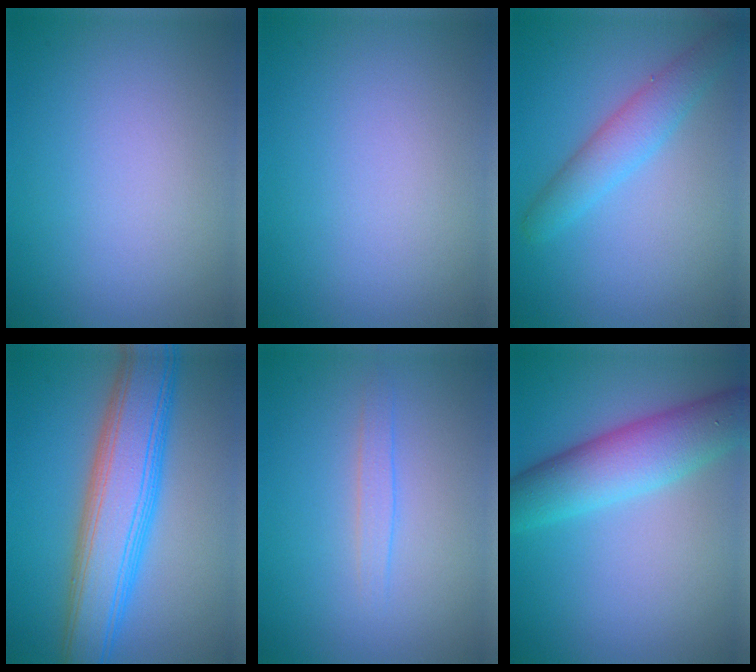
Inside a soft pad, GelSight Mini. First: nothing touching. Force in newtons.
{"total": 0.0}
{"total": 3.2, "press": 3.2, "slide": 0.2}
{"total": 8.6, "press": 8.6, "slide": 0.1}
{"total": 1.3, "press": 1.3, "slide": 0.1}
{"total": 6.3, "press": 6.3, "slide": 0.3}